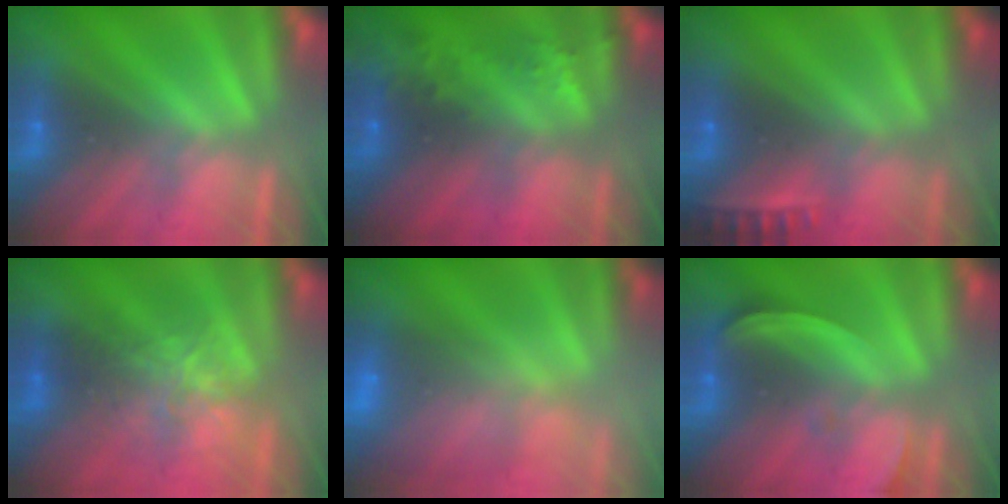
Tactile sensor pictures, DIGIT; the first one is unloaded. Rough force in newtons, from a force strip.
{"total": 7.3}
{"total": 2.3}
{"total": 2.4}
{"total": 8.3}
{"total": 2.6}